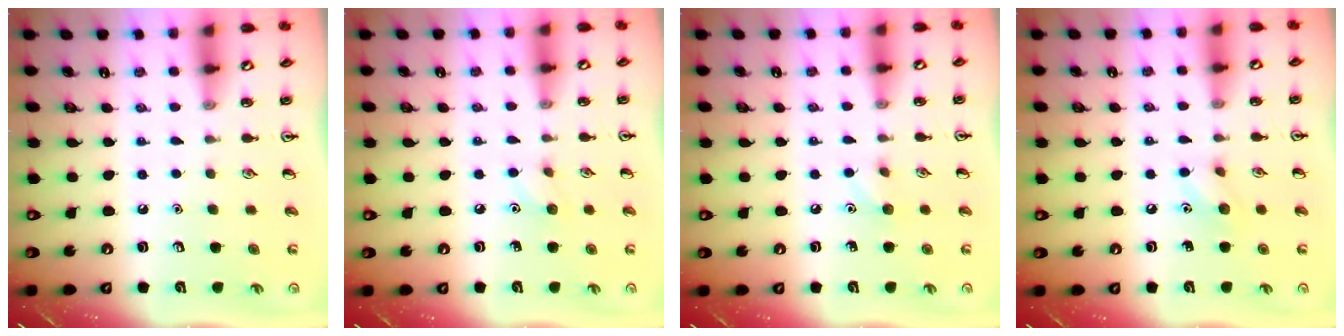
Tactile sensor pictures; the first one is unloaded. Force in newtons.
{"total": 5.5, "press": 5.2, "slide": 1.8}
{"total": 5.6, "press": 5.4, "slide": 1.6}
{"total": 6.3, "press": 6.2, "slide": 0.9}